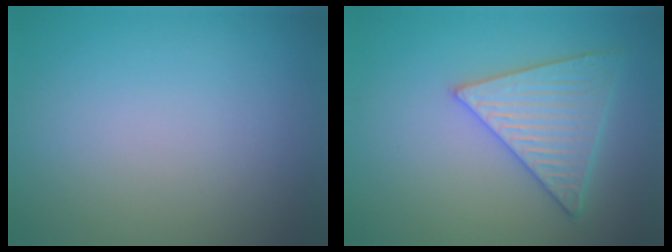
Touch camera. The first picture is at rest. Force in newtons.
{"total": 4.6, "press": 4.2, "slide": 1.9}